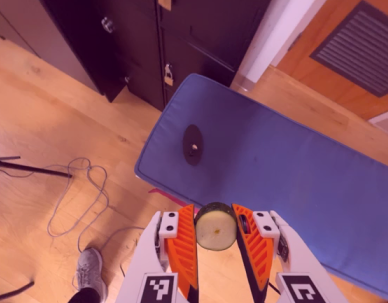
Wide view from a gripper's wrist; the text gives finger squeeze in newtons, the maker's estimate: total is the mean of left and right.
{"total": 9.5, "left": 9.3, "right": 9.8}